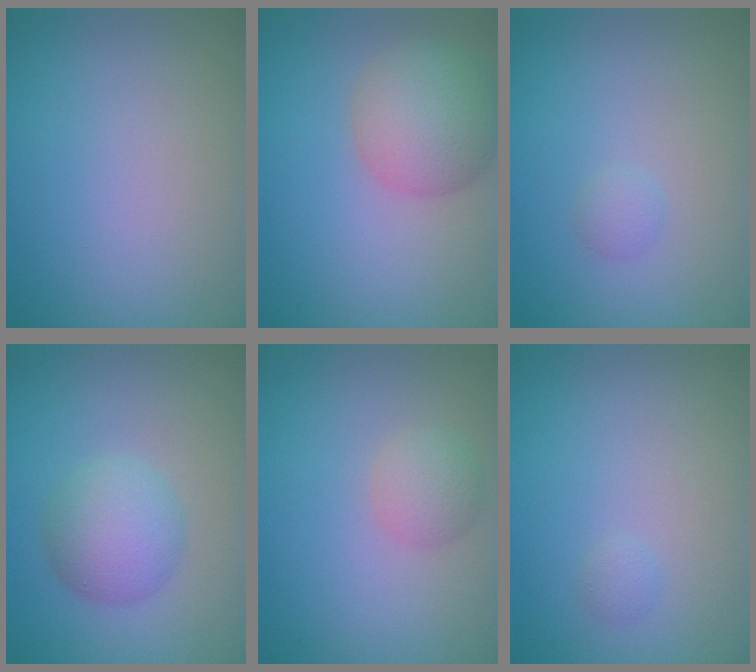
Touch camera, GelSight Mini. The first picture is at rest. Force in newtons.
{"total": 5.7, "press": 5.7, "slide": 0.3}
{"total": 0.9, "press": 0.9, "slide": 0.0}
{"total": 4.1, "press": 4.1, "slide": 0.1}
{"total": 2.1, "press": 2.1, "slide": 0.2}
{"total": 0.6, "press": 0.6, "slide": 0.0}